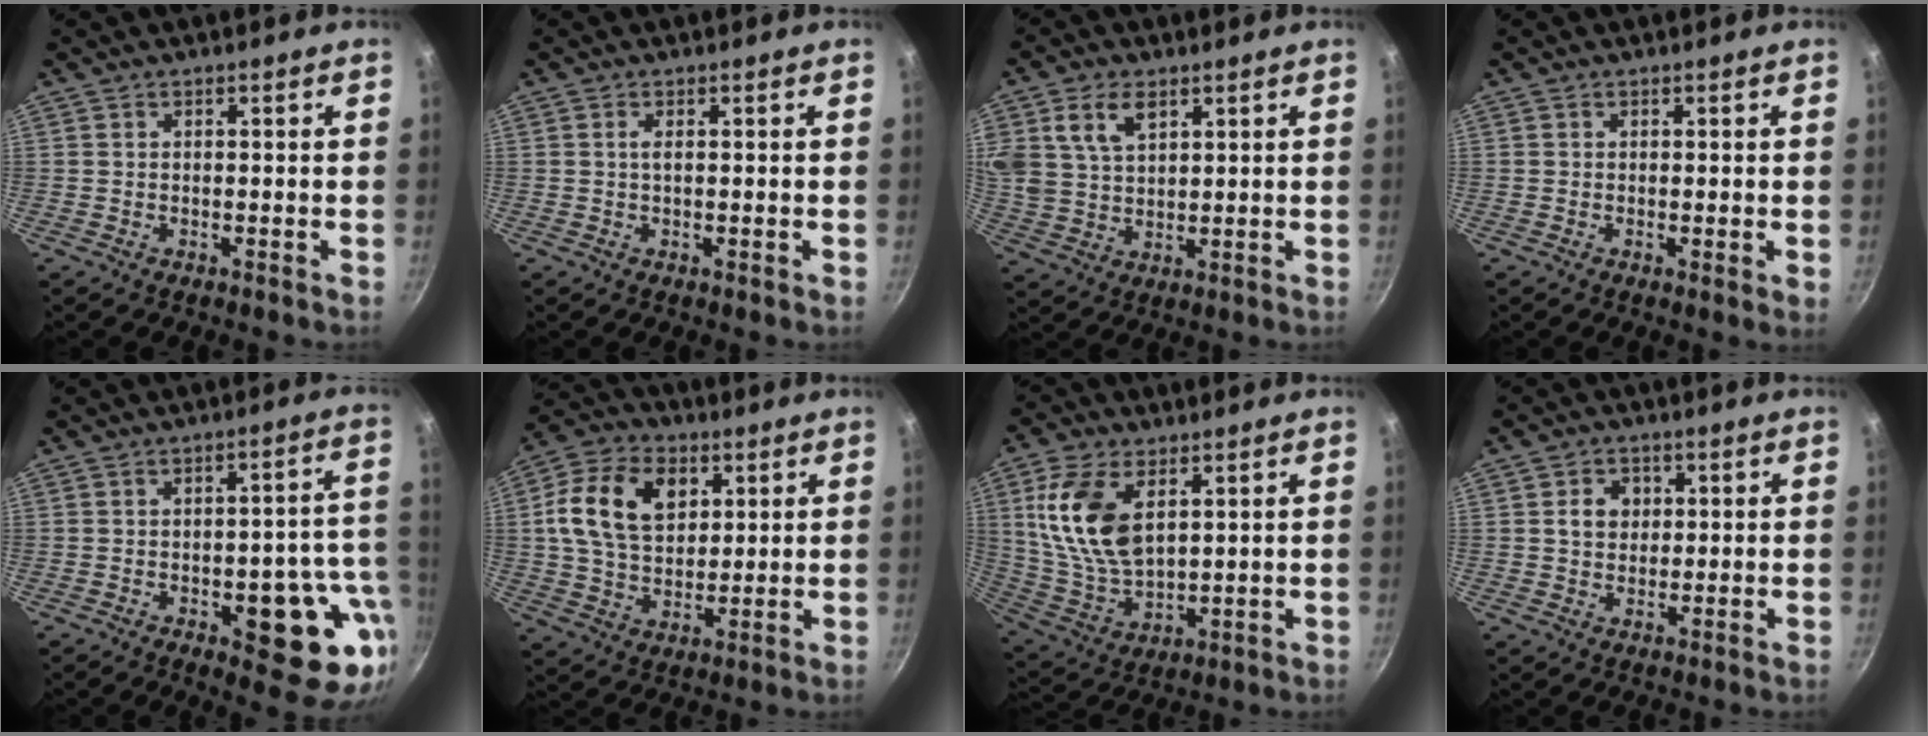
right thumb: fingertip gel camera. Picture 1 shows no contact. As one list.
[{"total": 1.0, "force": [0.2, 0.2, 1.0], "torque": [-0.019, 0.000, 0.000]}, {"total": 9.2, "force": [4.3, 5.8, 5.8], "torque": [-0.101, -0.010, 0.085]}, {"total": 1.2, "force": [0.1, 0.3, 1.2], "torque": [-0.017, -0.009, -0.003]}, {"total": 16.1, "force": [-5.1, 6.8, 13.6], "torque": [-0.110, 0.023, -0.065]}, {"total": 15.3, "force": [4.3, 10.6, 10.2], "torque": [-0.164, -0.001, 0.067]}, {"total": 15.4, "force": [4.8, 8.6, 11.8], "torque": [-0.219, -0.019, 0.107]}, {"total": 4.5, "force": [0.9, 3.8, 2.2], "torque": [-0.015, 0.003, 0.012]}]